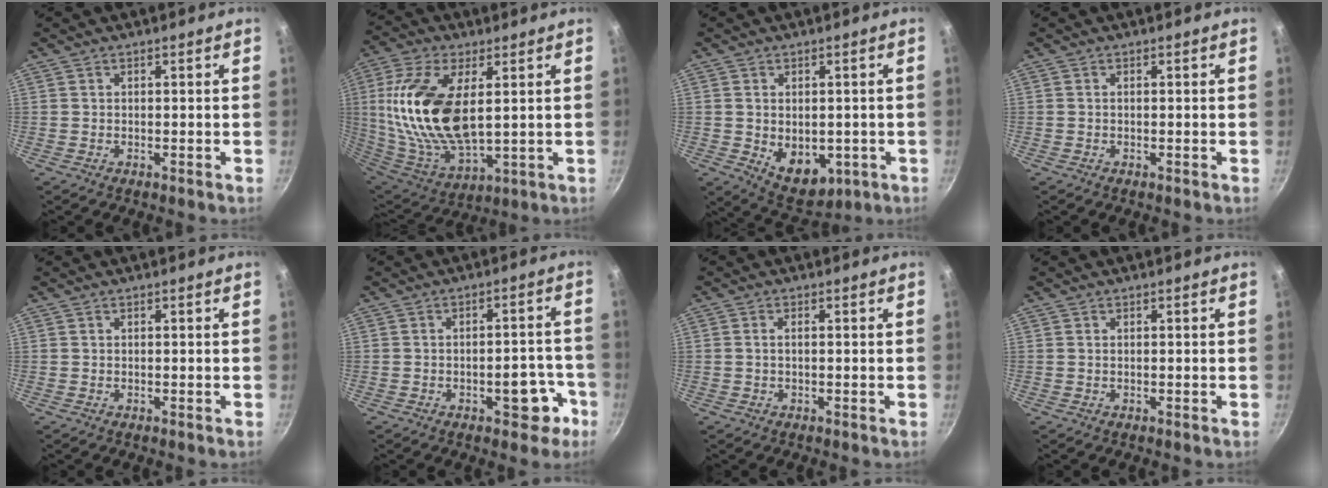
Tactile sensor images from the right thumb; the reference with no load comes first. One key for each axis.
{"total": 21.2, "fx": 3.7, "fy": 10.4, "fz": 18.1, "tx": -0.365, "ty": -0.020, "tz": 0.076}
{"total": 9.6, "fx": -1.4, "fy": 6.5, "fz": 6.8, "tx": -0.072, "ty": -0.010, "tz": -0.001}
{"total": 0.0}
{"total": 0.0}
{"total": 7.5, "fx": -3.6, "fy": 3.8, "fz": 5.3, "tx": -0.029, "ty": 0.035, "tz": -0.041}
{"total": 1.1, "fx": -0.1, "fy": 0.5, "fz": 1.0, "tx": -0.028, "ty": 0.006, "tz": -0.004}
{"total": 0.0}